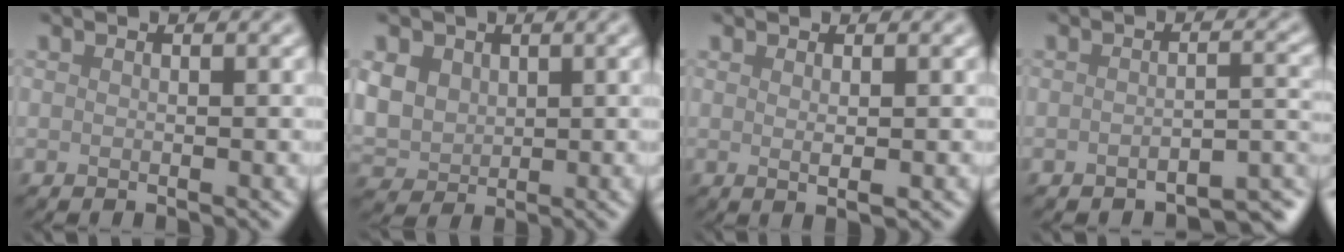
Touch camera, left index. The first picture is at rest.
{"total": 5.1, "force": [1.5, 4.2, 2.4], "torque": [-0.075, 0.011, 0.027]}
{"total": 1.4, "force": [0.3, 0.3, 1.3], "torque": [-0.018, 0.000, 0.005]}
{"total": 3.2, "force": [-2.6, 0.7, 1.6], "torque": [-0.022, 0.005, -0.036]}